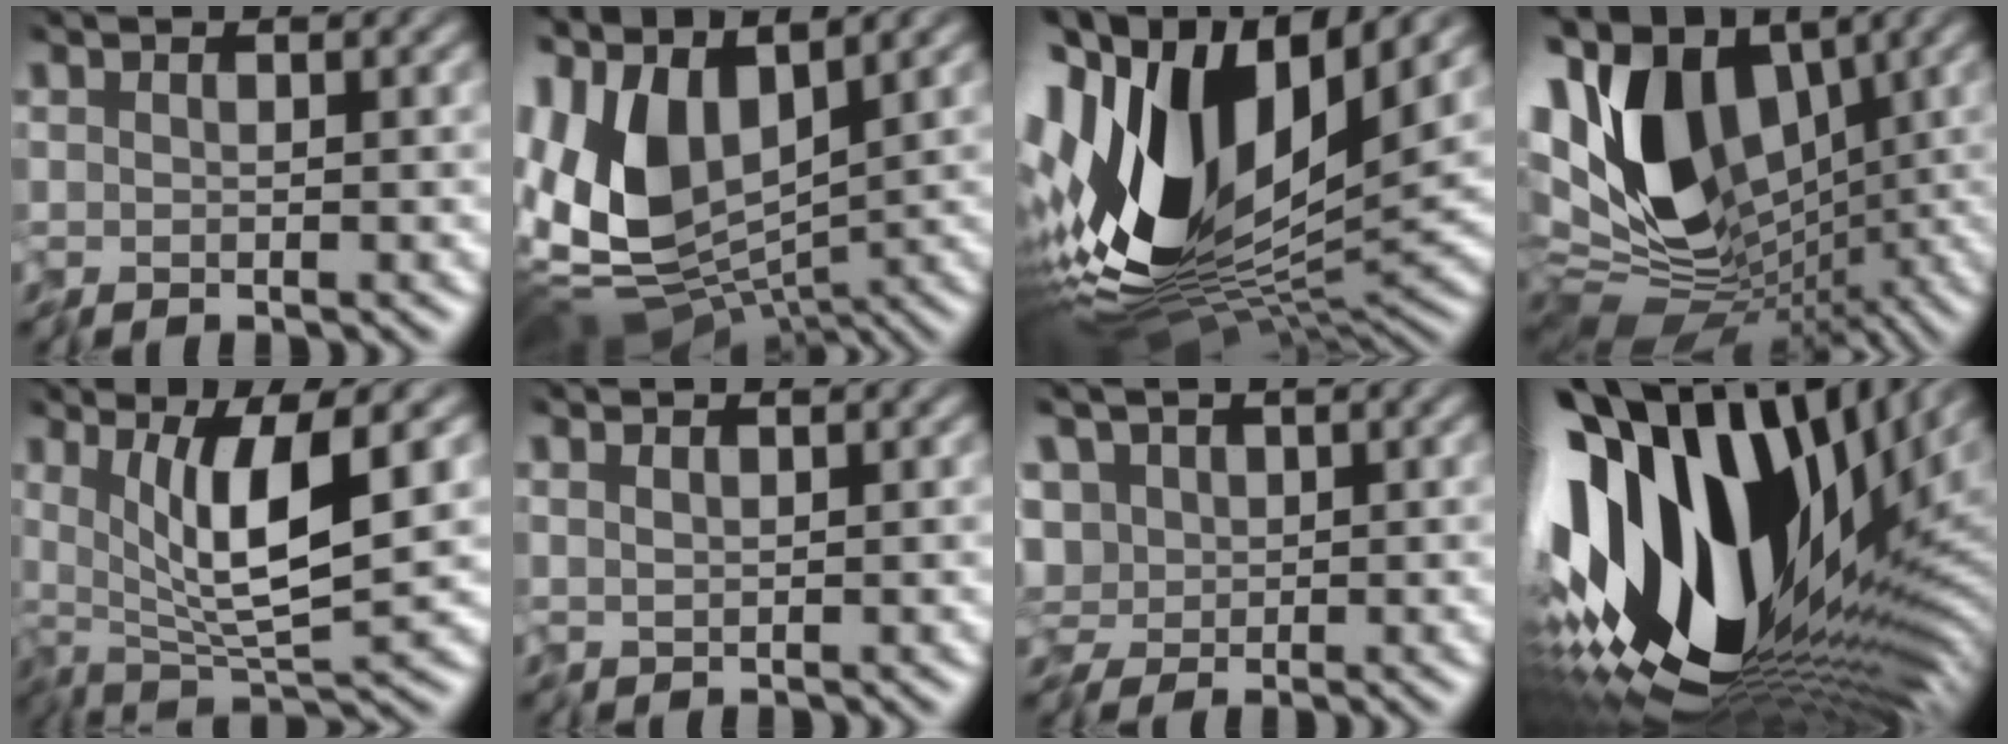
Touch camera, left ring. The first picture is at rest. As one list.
[{"total": 12.3, "force": [1.8, 7.2, 9.8], "torque": [-0.211, -0.007, 0.029]}, {"total": 17.0, "force": [1.0, 8.1, 14.9], "torque": [-0.308, -0.001, 0.013]}, {"total": 14.0, "force": [0.9, 9.5, 10.2], "torque": [-0.219, -0.003, 0.008]}, {"total": 9.7, "force": [2.0, 2.6, 9.2], "torque": [-0.153, -0.007, 0.029]}, {"total": 0.9, "force": [0.5, 0.3, 0.7], "torque": [-0.017, 0.000, 0.008]}, {"total": 4.3, "force": [0.3, 3.2, 2.9], "torque": [-0.064, 0.011, -0.008]}, {"total": 19.2, "force": [1.9, 9.9, 16.3], "torque": [-0.300, -0.029, 0.027]}]